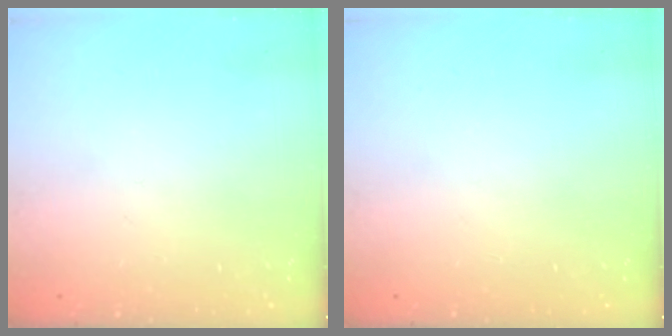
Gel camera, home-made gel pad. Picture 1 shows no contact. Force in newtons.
{"total": 0.0}